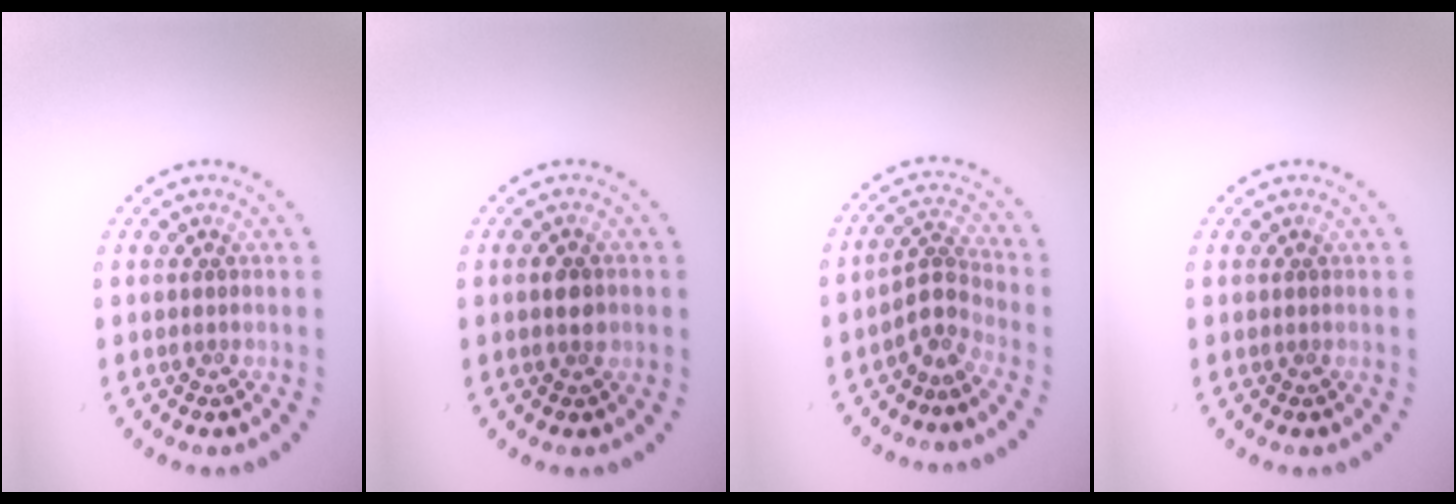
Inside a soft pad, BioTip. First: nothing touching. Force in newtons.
{"total": 2.2, "press": 2.2, "slide": 0.1}
{"total": 2.5, "press": 1.8, "slide": 1.8}
{"total": 0.0}